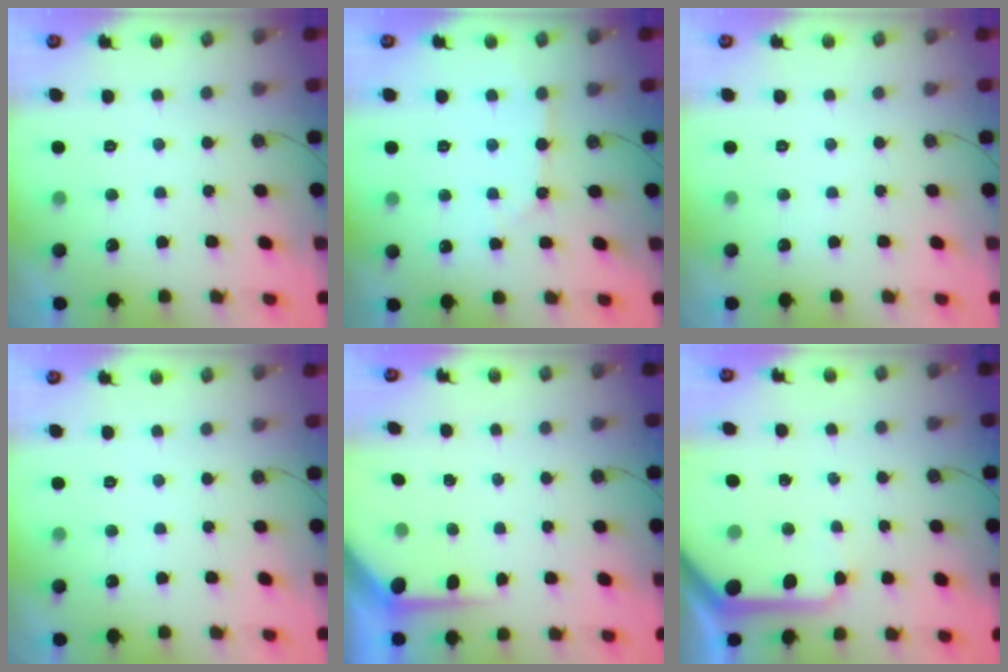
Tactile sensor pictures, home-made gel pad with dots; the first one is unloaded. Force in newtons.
{"total": 3.6, "press": 3.6, "slide": 0.5}
{"total": 0.0}
{"total": 0.0}
{"total": 5.0, "press": 4.9, "slide": 0.4}
{"total": 10.3, "press": 10.2, "slide": 1.2}